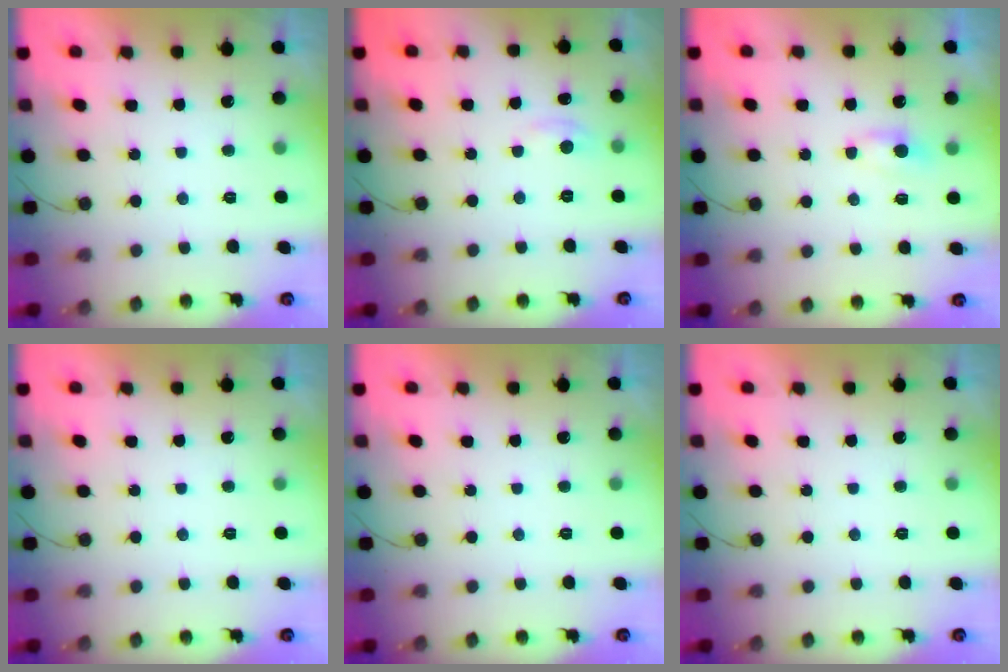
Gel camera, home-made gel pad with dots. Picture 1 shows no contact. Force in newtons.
{"total": 2.8, "press": 2.8, "slide": 0.4}
{"total": 3.8, "press": 3.8, "slide": 0.5}
{"total": 0.0}
{"total": 0.0}
{"total": 0.0}